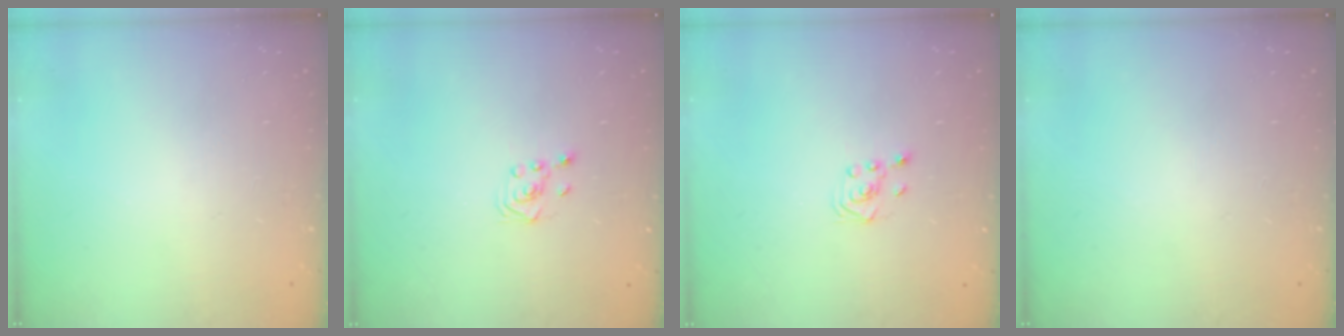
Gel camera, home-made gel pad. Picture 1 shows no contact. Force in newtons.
{"total": 2.3, "press": 2.2, "slide": 0.7}
{"total": 2.3, "press": 2.2, "slide": 0.7}
{"total": 0.0}